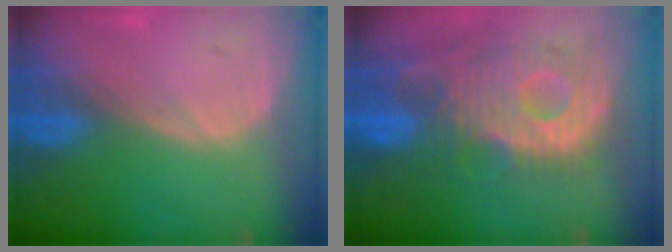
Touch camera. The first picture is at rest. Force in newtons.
{"total": 12.0, "press": 10.7, "slide": 5.4}